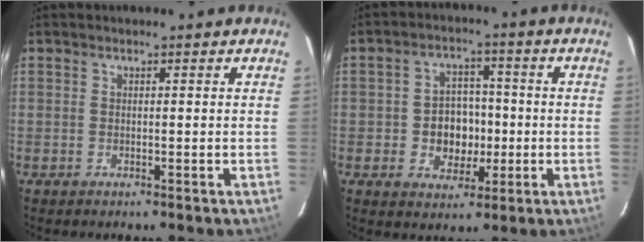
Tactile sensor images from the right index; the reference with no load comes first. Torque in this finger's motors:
{"motor_torque": [0.27, -0.13, 0.24, 0.02]}